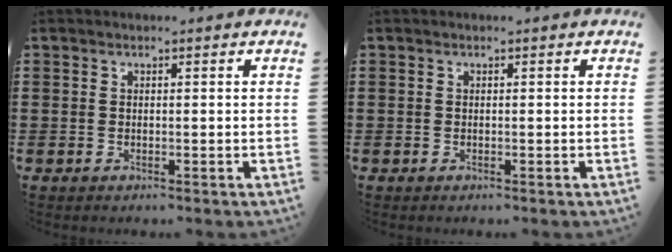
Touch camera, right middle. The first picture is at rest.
{"total": 0.0}